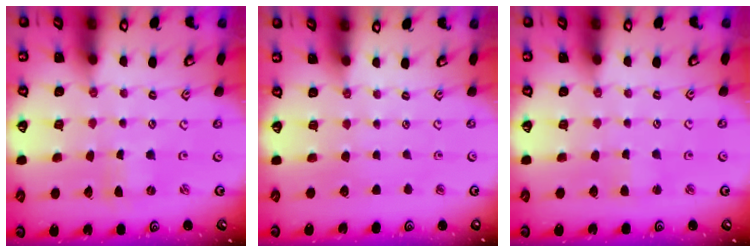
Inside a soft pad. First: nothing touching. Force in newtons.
{"total": 0.0}
{"total": 2.5, "press": 2.5, "slide": 0.4}